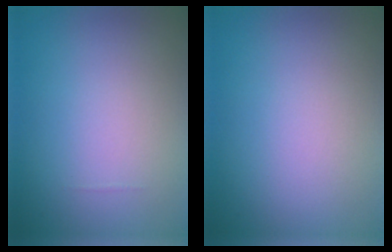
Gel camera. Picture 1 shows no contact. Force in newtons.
{"total": 0.0}